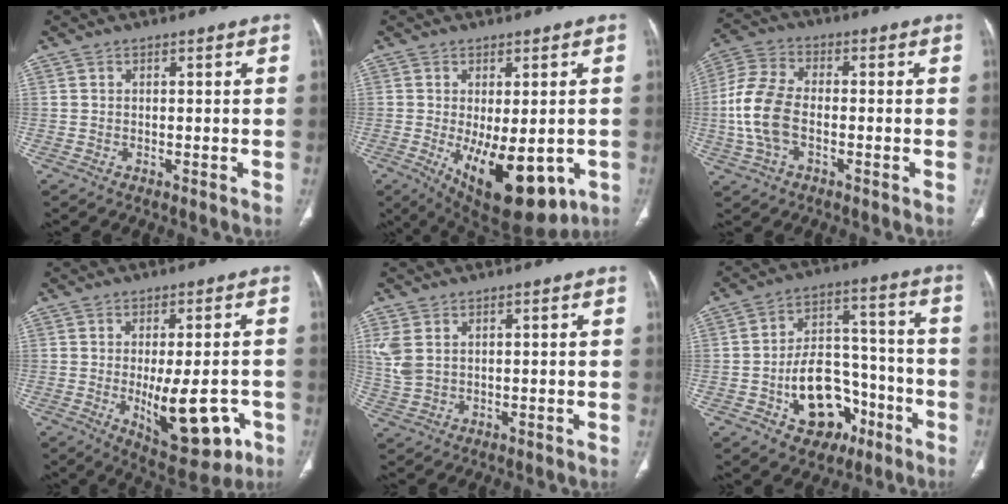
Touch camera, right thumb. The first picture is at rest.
{"total": 16.3, "force": [-5.1, 7.5, 13.6], "torque": [-0.184, -0.016, -0.048]}
{"total": 11.2, "force": [-1.9, 6.7, 8.8], "torque": [-0.196, 0.022, -0.042]}
{"total": 13.2, "force": [-3.6, 5.5, 11.5], "torque": [-0.137, -0.009, -0.034]}
{"total": 4.9, "force": [1.7, 3.2, 3.3], "torque": [-0.087, 0.001, 0.044]}
{"total": 16.2, "force": [-6.7, 10.9, 10.0], "torque": [-0.110, 0.057, -0.092]}